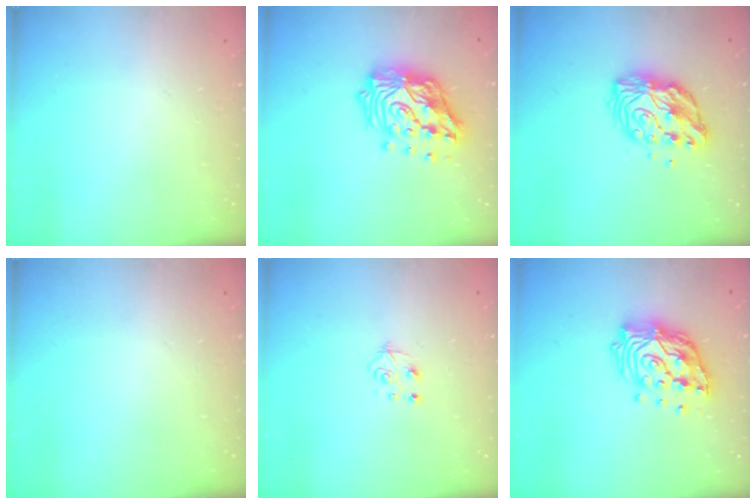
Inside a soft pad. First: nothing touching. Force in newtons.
{"total": 18.5, "press": 18.4, "slide": 2.2}
{"total": 12.8, "press": 12.8, "slide": 1.1}
{"total": 0.0}
{"total": 5.6, "press": 5.6, "slide": 0.5}
{"total": 17.0, "press": 16.8, "slide": 2.2}